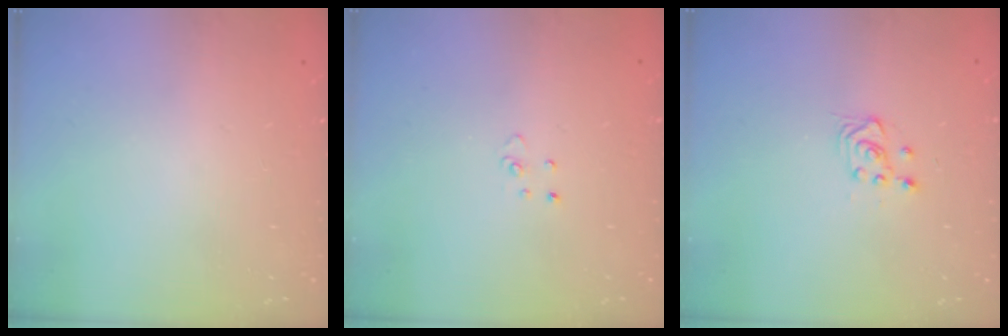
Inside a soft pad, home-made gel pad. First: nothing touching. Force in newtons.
{"total": 2.9, "press": 2.9, "slide": 0.2}
{"total": 3.0, "press": 2.8, "slide": 1.0}